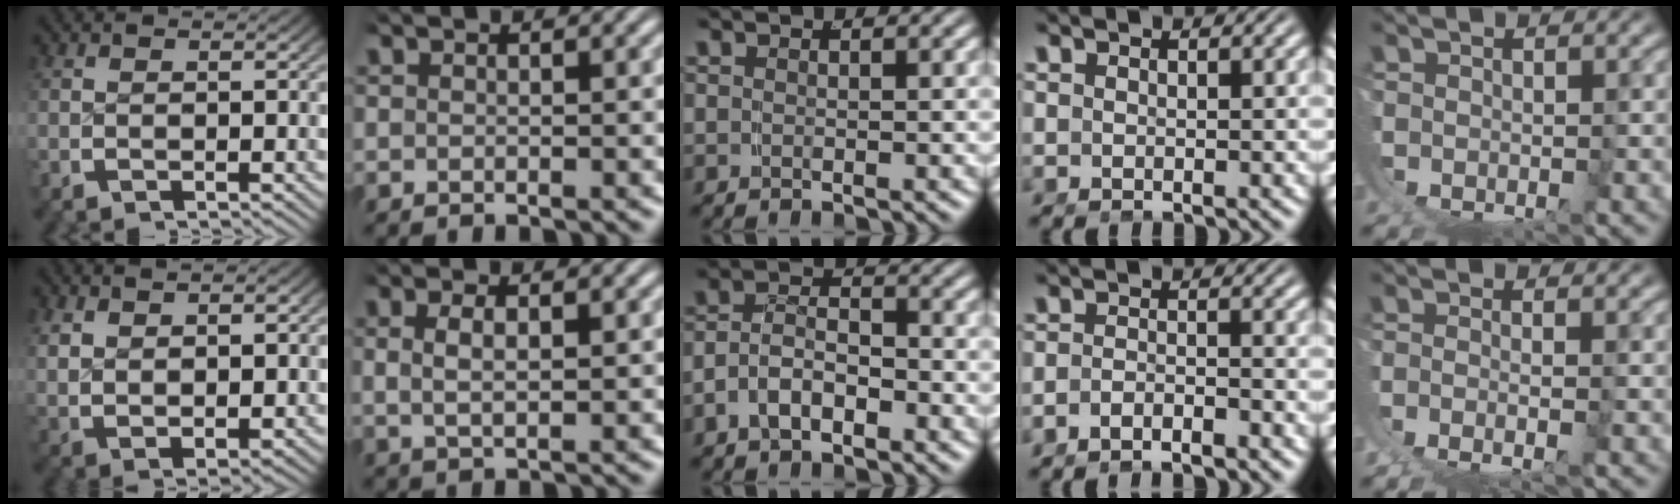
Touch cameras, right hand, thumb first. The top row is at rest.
{"thumb": {"total": 4.6, "force": [1.5, 2.8, 3.3], "torque": [-0.064, -0.012, 0.044]}, "index": {"total": 3.0, "force": [0.7, 1.5, 2.5], "torque": [-0.046, -0.002, 0.020]}, "middle": {"total": 4.5, "force": [-2.2, 3.0, 2.5], "torque": [-0.046, -0.009, -0.036]}, "ring": {"total": 2.6, "force": [-2.4, 0.3, 0.8], "torque": [-0.013, -0.005, -0.041]}, "little": {"total": 2.5, "force": [-0.5, 0.4, 2.4], "torque": [-0.056, -0.015, 0.001]}}